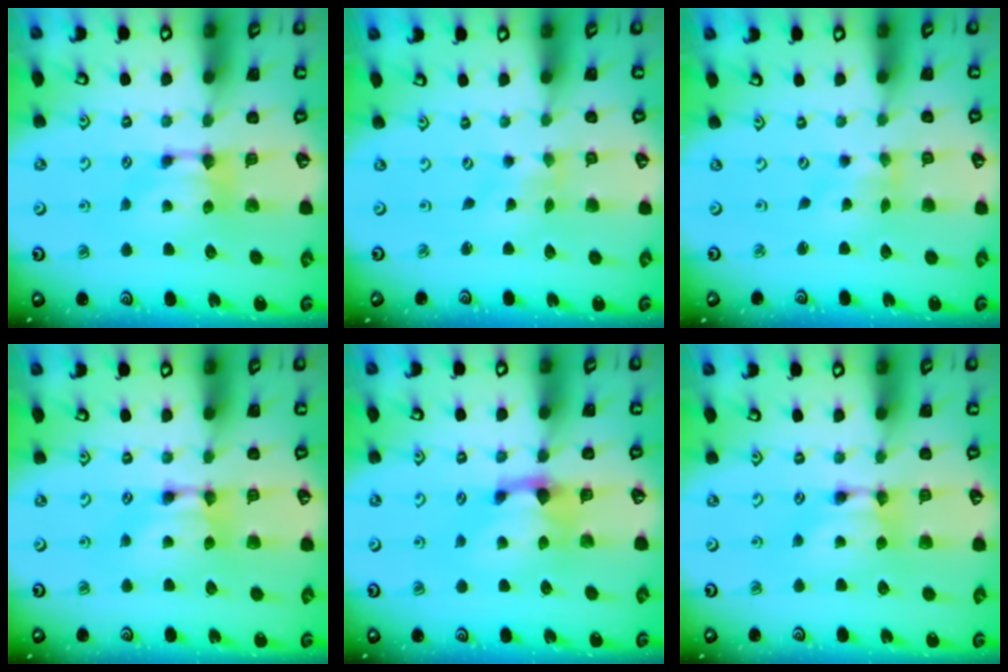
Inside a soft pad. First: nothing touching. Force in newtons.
{"total": 3.3, "press": 3.2, "slide": 0.9}
{"total": 1.7, "press": 1.3, "slide": 1.1}
{"total": 1.9, "press": 1.9, "slide": 0.2}
{"total": 1.2, "press": 0.5, "slide": 1.1}
{"total": 1.7, "press": 1.7, "slide": 0.1}